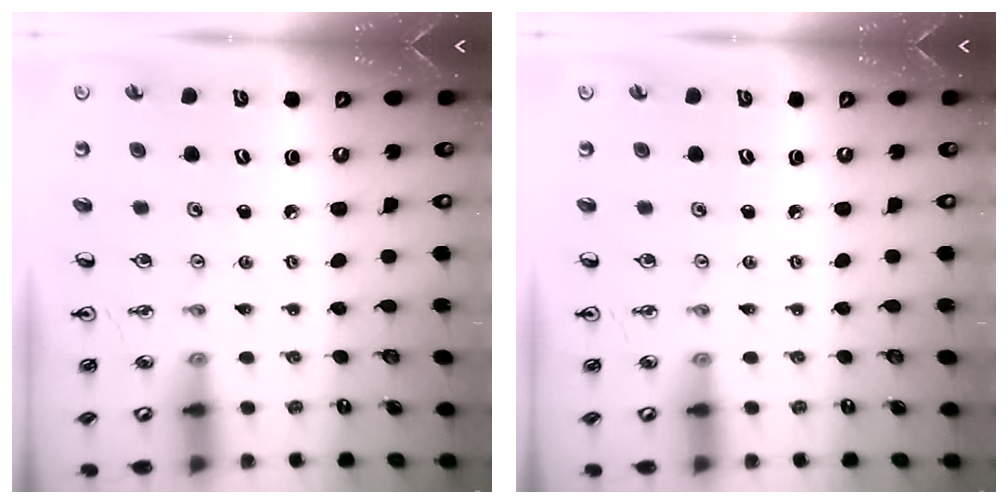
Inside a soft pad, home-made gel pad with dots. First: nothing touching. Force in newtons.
{"total": 0.0}